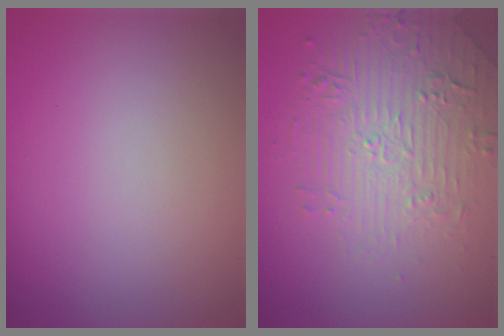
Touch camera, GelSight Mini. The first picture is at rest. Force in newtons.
{"total": 4.8, "press": 3.7, "slide": 3.1}